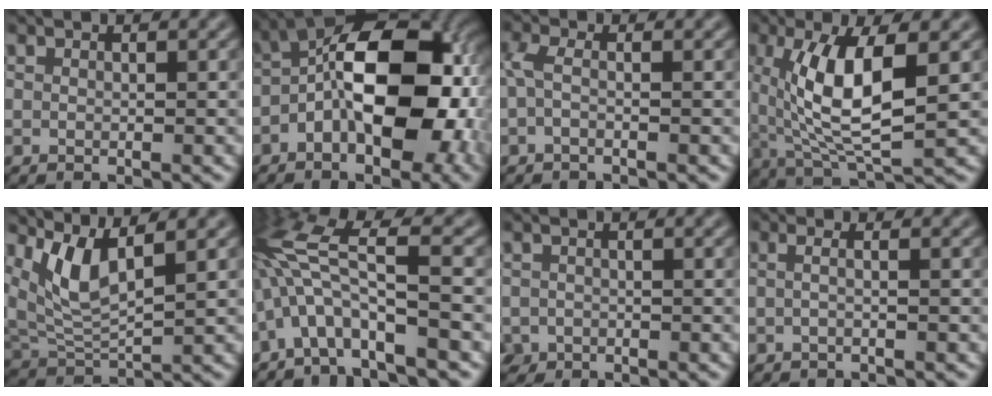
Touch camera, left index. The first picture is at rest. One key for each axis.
{"total": 14.1, "fx": -2.5, "fy": 7.5, "fz": 11.7, "tx": -0.160, "ty": 0.018, "tz": -0.054}
{"total": 1.6, "fx": -0.5, "fy": 0.6, "fz": 1.4, "tx": -0.039, "ty": -0.001, "tz": -0.014}
{"total": 8.5, "fx": 1.2, "fy": 2.9, "fz": 7.9, "tx": -0.154, "ty": -0.009, "tz": 0.026}
{"total": 4.9, "fx": 2.6, "fy": 1.7, "fz": 3.8, "tx": -0.094, "ty": -0.010, "tz": 0.060}
{"total": 8.1, "fx": -2.0, "fy": 2.0, "fz": 7.6, "tx": -0.168, "ty": 0.022, "tz": -0.050}
{"total": 1.5, "fx": -1.0, "fy": 1.1, "fz": 0.1, "tx": 0.001, "ty": -0.006, "tz": -0.020}
{"total": 2.0, "fx": 0.1, "fy": 1.0, "fz": 1.8, "tx": -0.016, "ty": -0.003, "tz": -0.020}